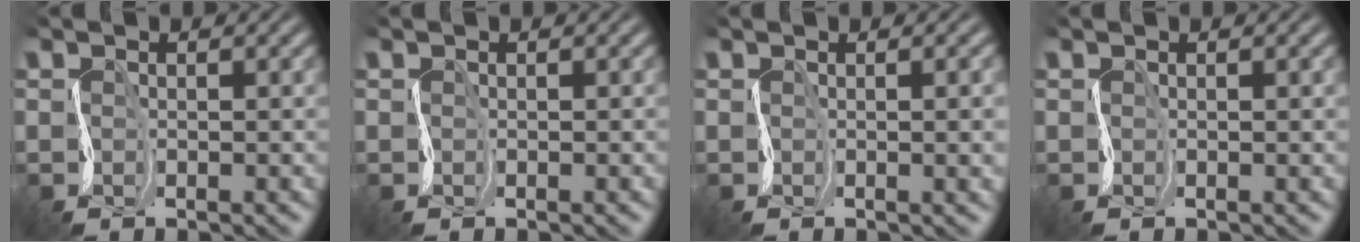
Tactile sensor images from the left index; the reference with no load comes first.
{"total": 0.0}
{"total": 5.6, "force": [0.5, 2.7, 4.9], "torque": [-0.032, 0.023, -0.002]}
{"total": 1.1, "force": [0.4, 0.4, 0.9], "torque": [-0.004, 0.006, 0.000]}